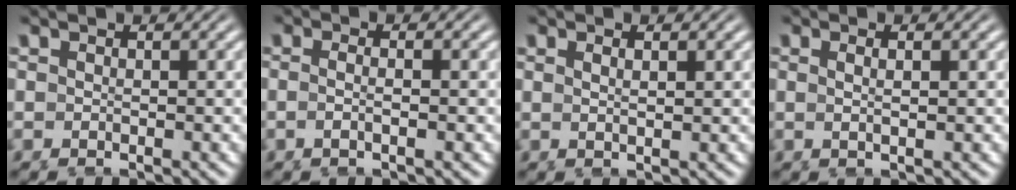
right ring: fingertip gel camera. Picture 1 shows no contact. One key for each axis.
{"total": 1.9, "fx": -0.9, "fy": 0.1, "fz": 1.6, "tx": -0.034, "ty": -0.002, "tz": -0.021}
{"total": 0.9, "fx": 0.3, "fy": -0.3, "fz": 0.7, "tx": -0.013, "ty": -0.005, "tz": 0.010}
{"total": 1.0, "fx": 0.1, "fy": -0.3, "fz": 1.0, "tx": -0.015, "ty": -0.002, "tz": 0.002}